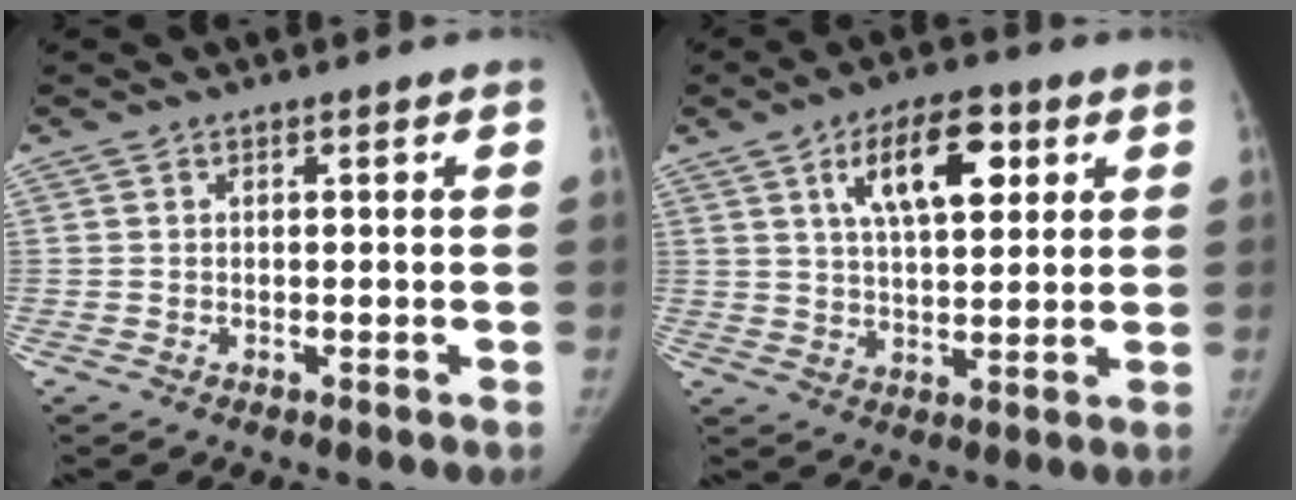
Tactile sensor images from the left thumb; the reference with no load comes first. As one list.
[{"total": 12.1, "force": [4.9, 5.6, 9.6], "torque": [-0.130, -0.011, 0.081]}]